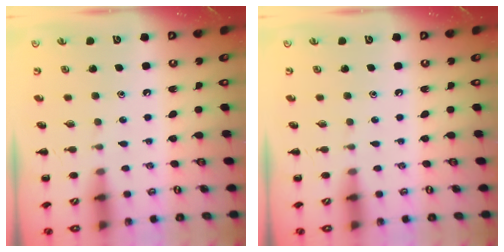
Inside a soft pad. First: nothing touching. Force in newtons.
{"total": 0.0}